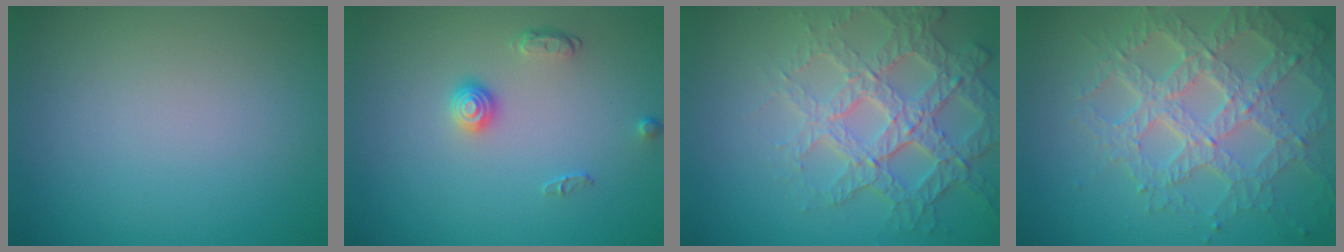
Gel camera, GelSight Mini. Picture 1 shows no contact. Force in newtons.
{"total": 1.7, "press": 1.4, "slide": 1.0}
{"total": 5.8, "press": 4.9, "slide": 3.1}
{"total": 7.0, "press": 5.1, "slide": 4.8}